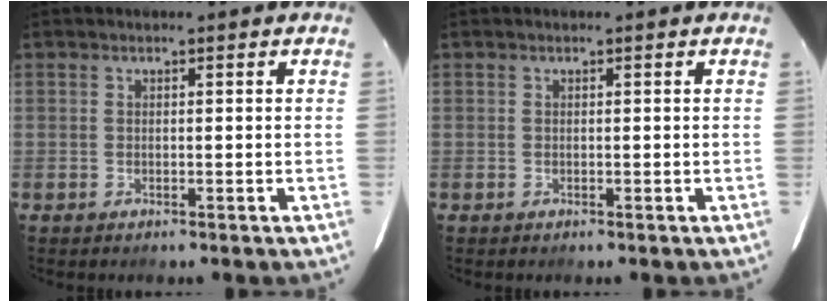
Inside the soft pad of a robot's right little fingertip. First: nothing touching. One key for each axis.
{"total": 0.0}